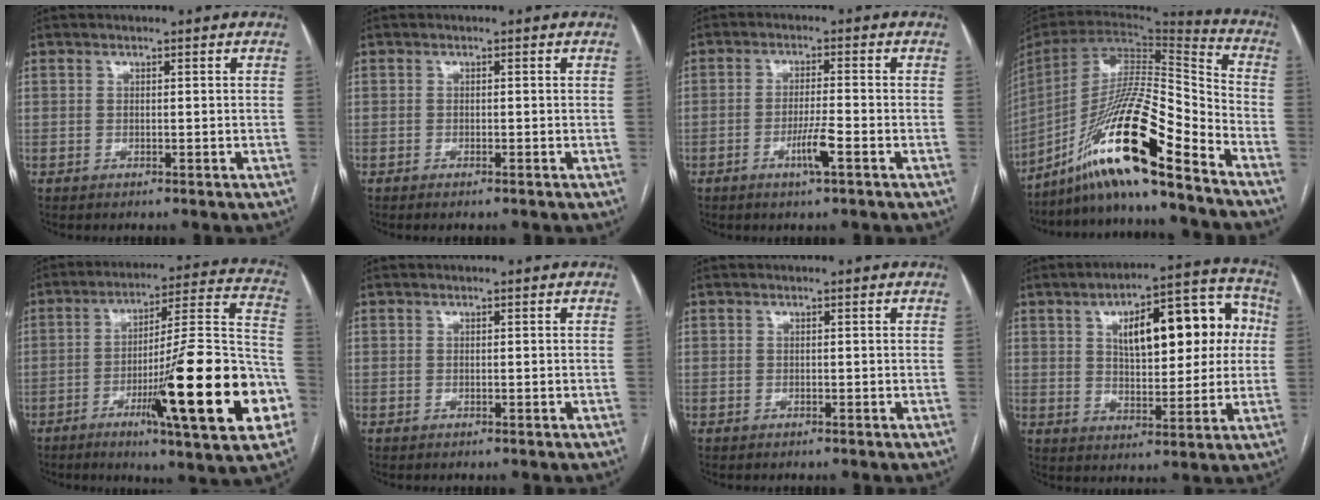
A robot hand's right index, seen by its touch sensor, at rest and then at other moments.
{"total": 0.8, "force": [-0.6, -0.1, 0.6], "torque": [-0.015, -0.001, -0.008]}
{"total": 4.4, "force": [-2.0, -0.2, 3.9], "torque": [-0.073, -0.006, -0.038]}
{"total": 20.2, "force": [-14.2, 0.7, 14.4], "torque": [-0.283, -0.007, -0.259]}
{"total": 24.3, "force": [-8.3, 1.4, 22.9], "torque": [-0.298, -0.007, -0.123]}
{"total": 0.0}
{"total": 0.0}
{"total": 16.0, "force": [3.8, 6.5, 14.1], "torque": [-0.185, 0.042, 0.060]}